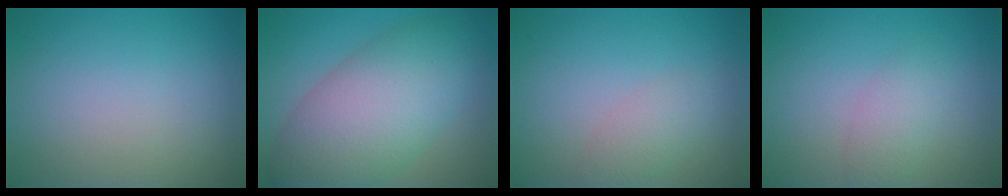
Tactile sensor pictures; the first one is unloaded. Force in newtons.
{"total": 9.9, "press": 9.9, "slide": 0.4}
{"total": 1.8, "press": 1.8, "slide": 0.1}
{"total": 2.3, "press": 2.3, "slide": 0.1}